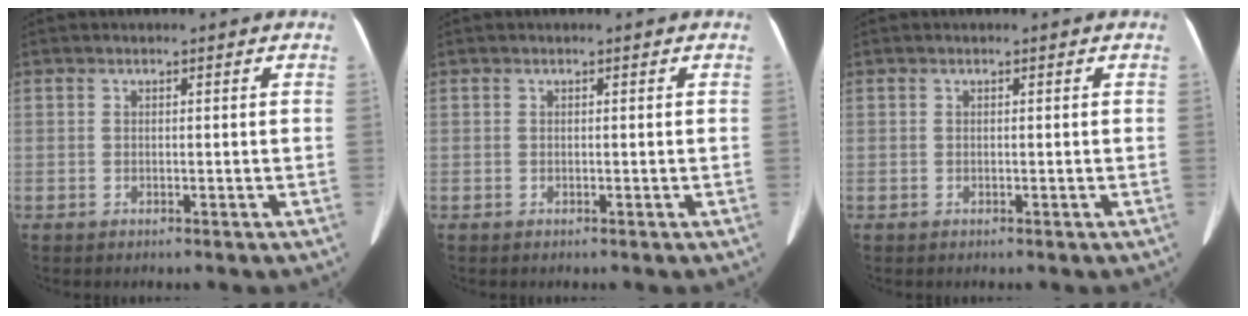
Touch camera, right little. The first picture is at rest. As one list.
[{"total": 0.0}, {"total": 0.0}]